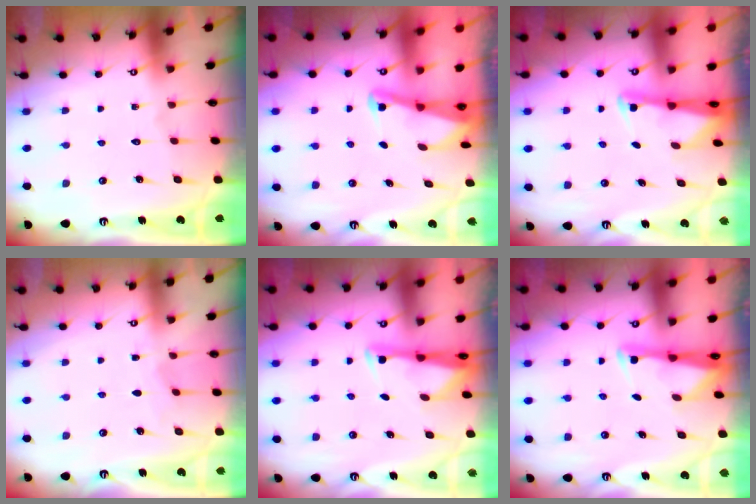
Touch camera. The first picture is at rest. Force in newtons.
{"total": 2.3, "press": 2.2, "slide": 0.4}
{"total": 2.0, "press": 2.0, "slide": 0.3}
{"total": 2.7, "press": 2.6, "slide": 0.4}
{"total": 3.0, "press": 2.9, "slide": 0.4}
{"total": 2.6, "press": 2.6, "slide": 0.4}